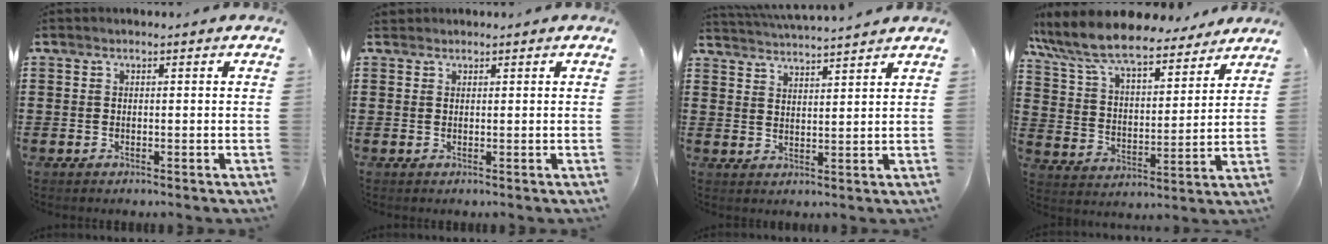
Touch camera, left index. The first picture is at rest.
{"total": 0.6, "force": [0.6, 0.3, 0.0], "torque": [-0.002, 0.001, 0.012]}
{"total": 3.4, "force": [3.3, -0.5, 0.3], "torque": [-0.019, -0.021, 0.056]}
{"total": 9.4, "force": [8.4, 1.6, 3.8], "torque": [-0.110, -0.044, 0.146]}